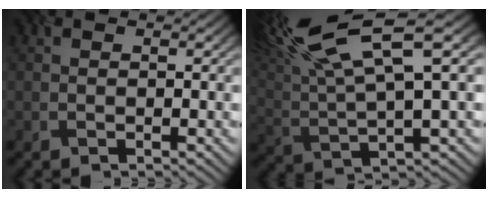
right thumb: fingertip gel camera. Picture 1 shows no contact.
{"total": 14.5, "force": [8.1, 3.5, 11.5], "torque": [-0.251, 0.027, 0.154]}